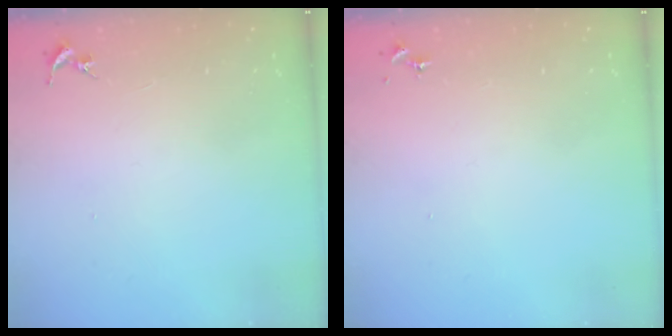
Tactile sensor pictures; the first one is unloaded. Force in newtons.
{"total": 0.0}